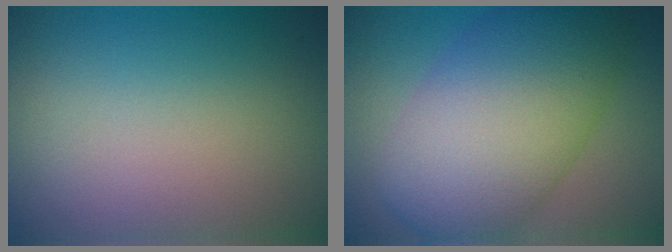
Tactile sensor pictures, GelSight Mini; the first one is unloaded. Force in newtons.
{"total": 10.8, "press": 10.8, "slide": 0.3}